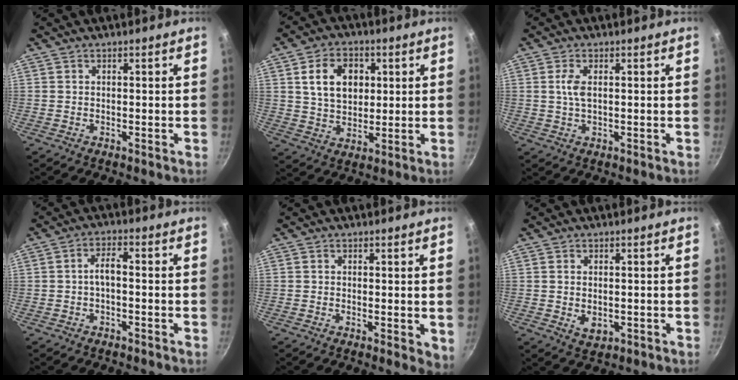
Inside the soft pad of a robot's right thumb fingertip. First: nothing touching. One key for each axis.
{"total": 10.6, "fx": 2.7, "fy": 7.6, "fz": 6.8, "tx": -0.092, "ty": -0.003, "tz": 0.047}
{"total": 3.0, "fx": 0.6, "fy": 1.3, "fz": 2.7, "tx": -0.059, "ty": 0.003, "tz": 0.011}
{"total": 3.3, "fx": -0.8, "fy": 1.3, "fz": 2.9, "tx": -0.057, "ty": 0.022, "tz": -0.018}
{"total": 3.5, "fx": -0.1, "fy": 1.4, "fz": 3.2, "tx": -0.039, "ty": -0.010, "tz": -0.002}
{"total": 3.3, "fx": -0.3, "fy": 2.3, "fz": 2.3, "tx": -0.039, "ty": -0.007, "tz": 0.002}